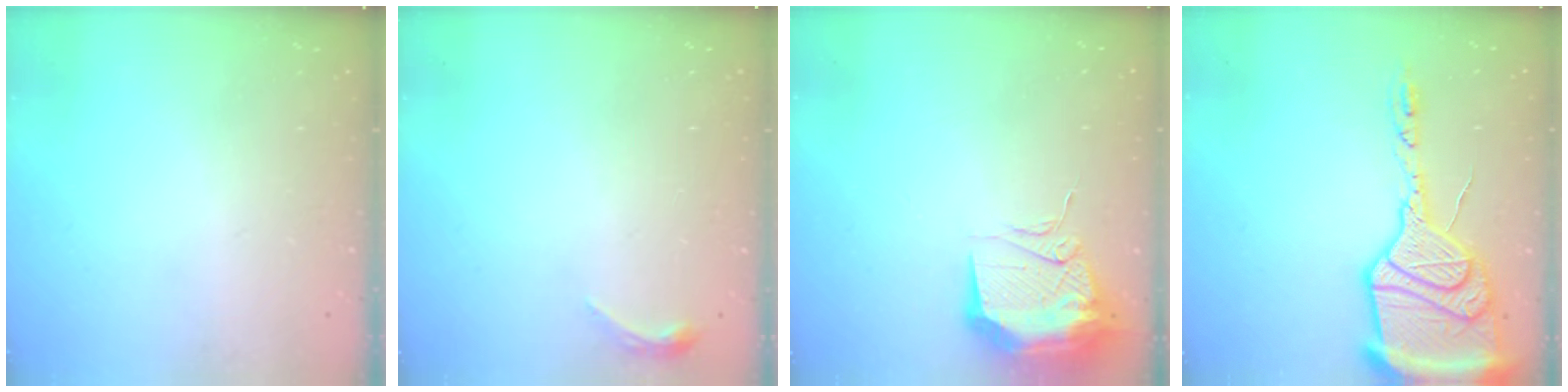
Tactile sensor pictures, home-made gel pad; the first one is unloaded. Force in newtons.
{"total": 3.4, "press": 3.3, "slide": 0.6}
{"total": 13.6, "press": 13.3, "slide": 2.8}
{"total": 23.1, "press": 22.5, "slide": 4.9}